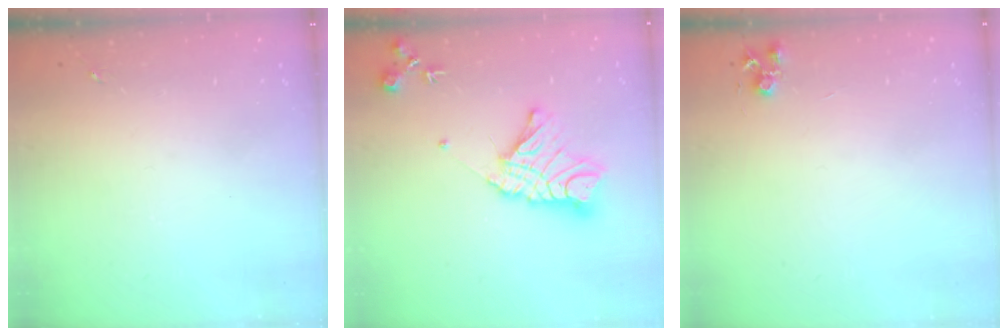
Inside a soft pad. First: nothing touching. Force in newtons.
{"total": 15.8, "press": 15.7, "slide": 1.4}
{"total": 4.6, "press": 4.5, "slide": 0.7}